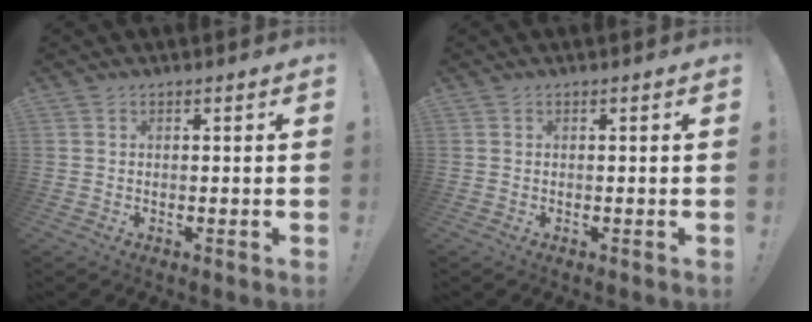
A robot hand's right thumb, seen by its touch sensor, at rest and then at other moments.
{"total": 0.0}